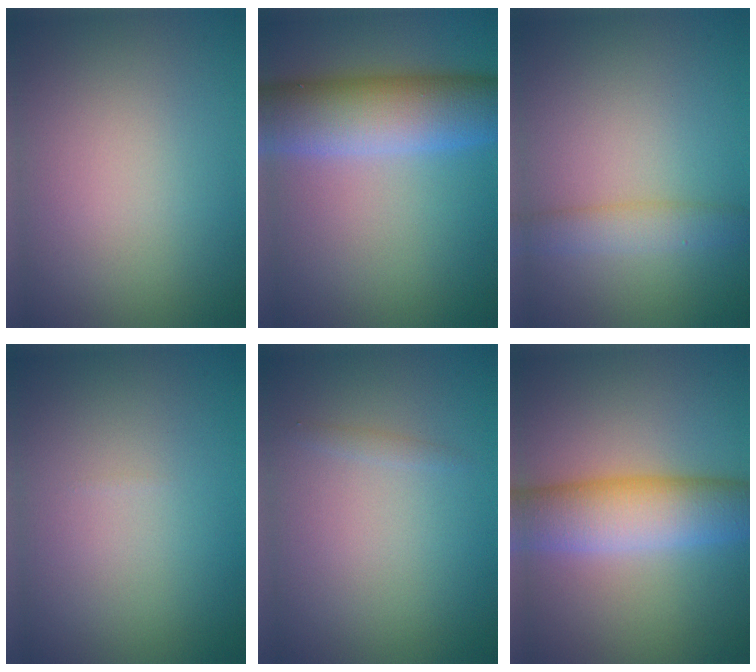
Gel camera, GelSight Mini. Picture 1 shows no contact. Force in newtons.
{"total": 9.2, "press": 9.2, "slide": 0.3}
{"total": 2.6, "press": 2.6, "slide": 0.0}
{"total": 0.0}
{"total": 0.6, "press": 0.6, "slide": 0.0}
{"total": 7.4, "press": 7.4, "slide": 0.3}